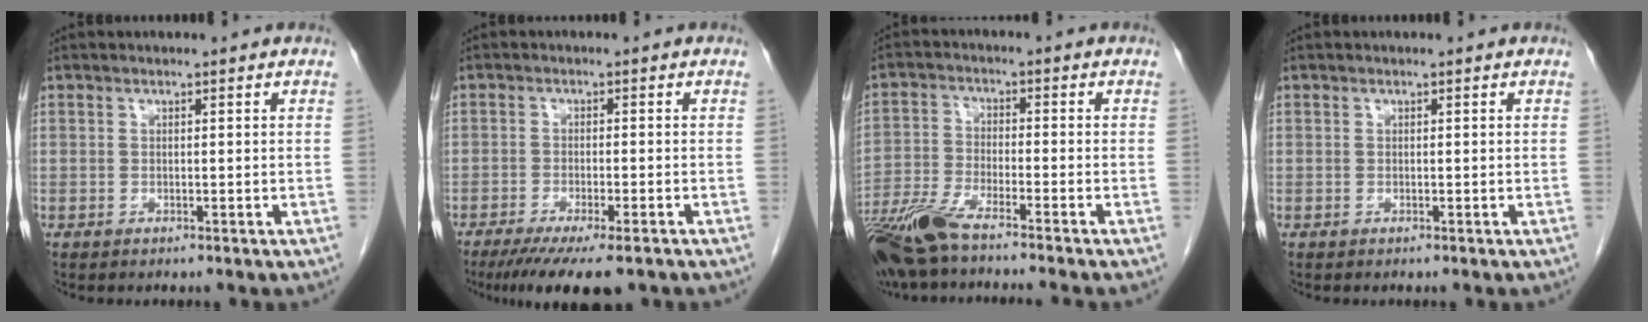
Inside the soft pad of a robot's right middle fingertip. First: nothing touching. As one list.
[{"total": 10.1, "force": [-7.6, 1.7, 6.5], "torque": [-0.088, -0.017, -0.115]}, {"total": 9.3, "force": [-7.6, -0.1, 5.5], "torque": [-0.105, -0.031, -0.142]}, {"total": 0.0}]